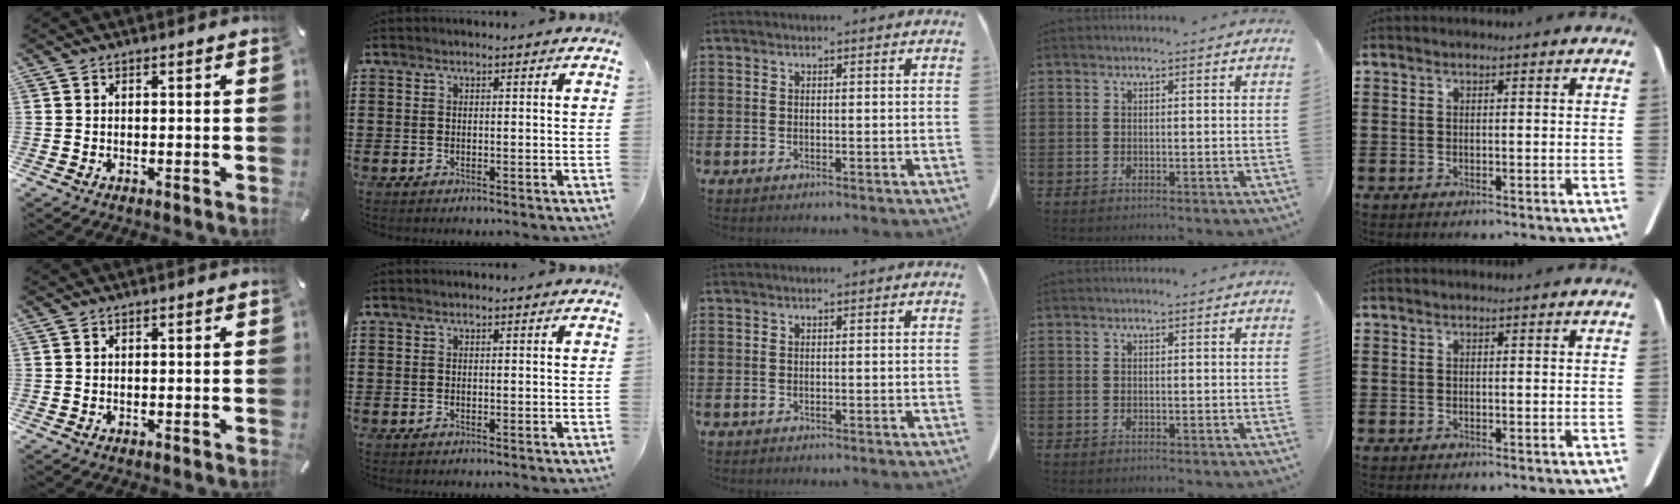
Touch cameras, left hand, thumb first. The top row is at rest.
{}